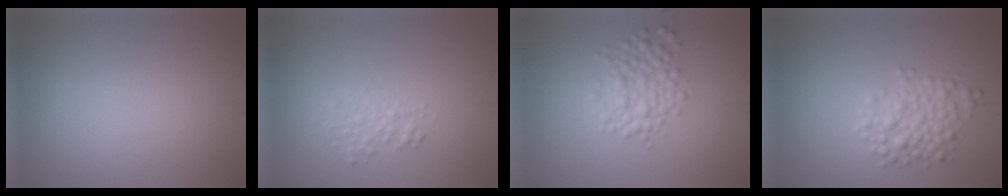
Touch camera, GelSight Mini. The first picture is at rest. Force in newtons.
{"total": 1.6, "press": 1.6, "slide": 0.1}
{"total": 3.2, "press": 3.2, "slide": 0.1}
{"total": 3.3, "press": 3.3, "slide": 0.2}